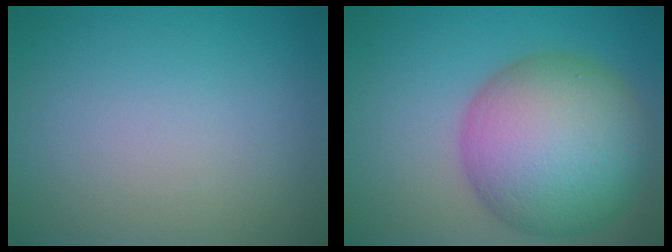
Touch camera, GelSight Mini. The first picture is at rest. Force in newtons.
{"total": 12.1, "press": 12.1, "slide": 0.5}